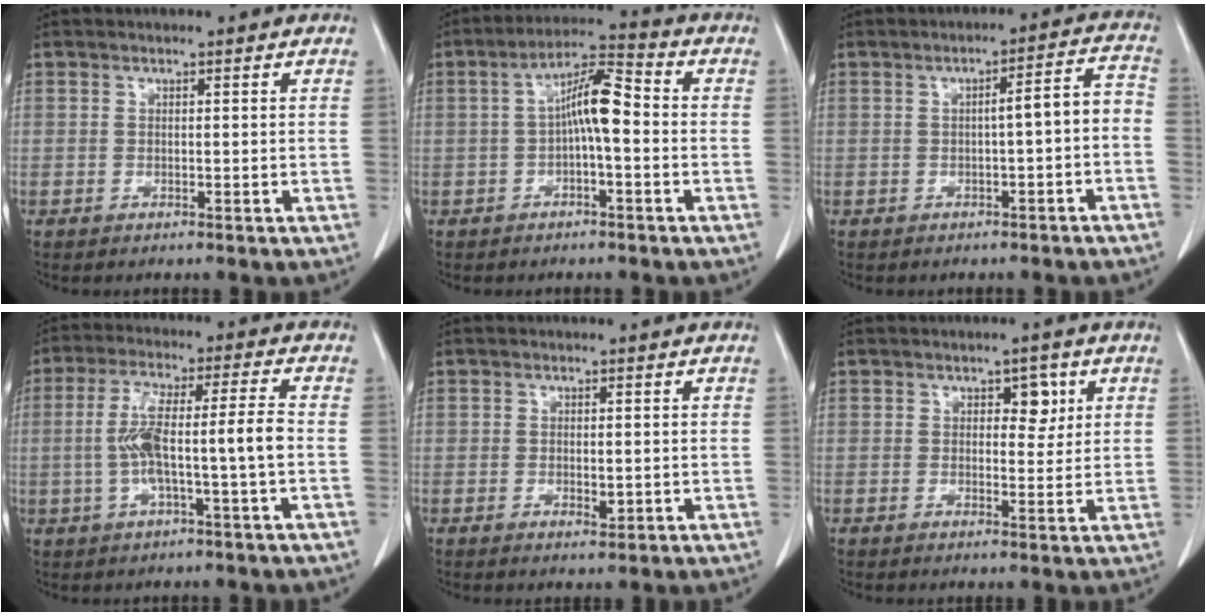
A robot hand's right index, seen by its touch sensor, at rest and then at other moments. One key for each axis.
{"total": 7.1, "fx": -0.6, "fy": 1.7, "fz": 6.8, "tx": -0.123, "ty": 0.028, "tz": -0.014}
{"total": 5.1, "fx": -1.1, "fy": 0.8, "fz": 4.9, "tx": -0.062, "ty": 0.027, "tz": -0.014}
{"total": 9.7, "fx": -1.3, "fy": 0.4, "fz": 9.6, "tx": -0.186, "ty": 0.021, "tz": -0.025}
{"total": 1.9, "fx": -0.3, "fy": 1.0, "fz": 1.6, "tx": -0.023, "ty": -0.003, "tz": -0.001}
{"total": 3.6, "fx": 1.5, "fy": 2.0, "fz": 2.6, "tx": -0.027, "ty": 0.004, "tz": 0.020}